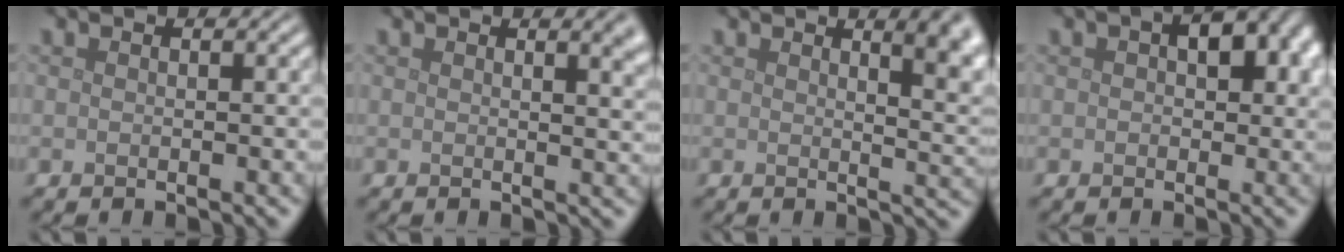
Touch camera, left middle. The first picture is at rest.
{"total": 3.4, "force": [1.8, 1.4, 2.6], "torque": [-0.012, 0.008, 0.021]}
{"total": 5.9, "force": [2.8, 2.3, 4.7], "torque": [-0.018, 0.011, 0.032]}
{"total": 5.1, "force": [1.4, 2.9, 3.9], "torque": [-0.045, 0.003, 0.013]}